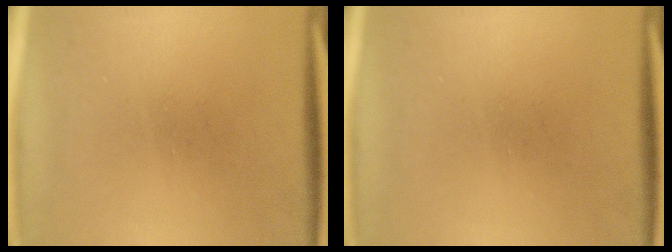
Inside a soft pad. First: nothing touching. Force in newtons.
{"total": 0.0}